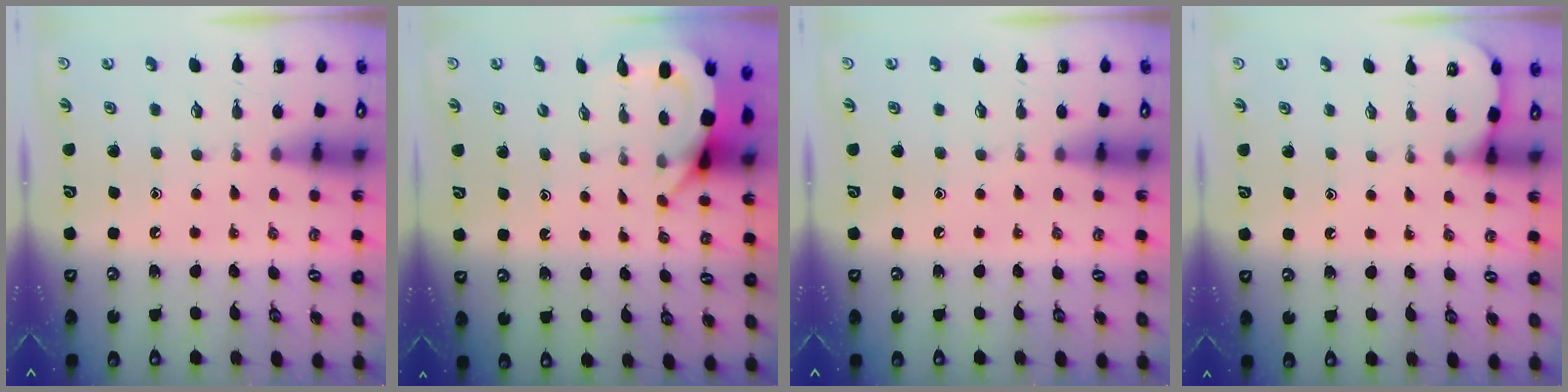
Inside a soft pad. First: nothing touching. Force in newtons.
{"total": 3.7, "press": 3.7, "slide": 0.2}
{"total": 0.0}
{"total": 2.5, "press": 2.5, "slide": 0.2}